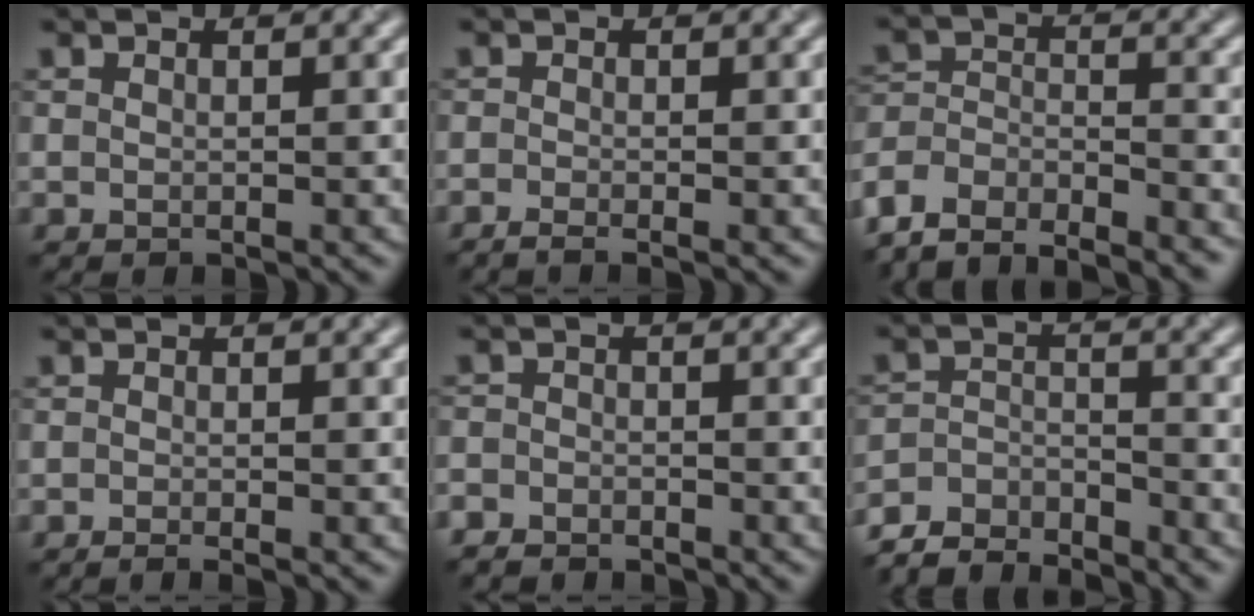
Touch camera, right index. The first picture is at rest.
{"total": 1.3, "force": [-1.0, 0.0, 0.8], "torque": [-0.019, -0.002, -0.023]}
{"total": 7.4, "force": [-7.0, 2.0, 1.7], "torque": [-0.031, -0.007, -0.122]}
{"total": 0.9, "force": [-0.7, -0.2, 0.5], "torque": [-0.011, 0.003, -0.015]}
{"total": 2.8, "force": [-2.7, 0.8, 0.3], "torque": [0.000, 0.000, -0.056]}
{"total": 5.5, "force": [-5.3, 1.2, 1.0], "torque": [-0.021, -0.004, -0.105]}